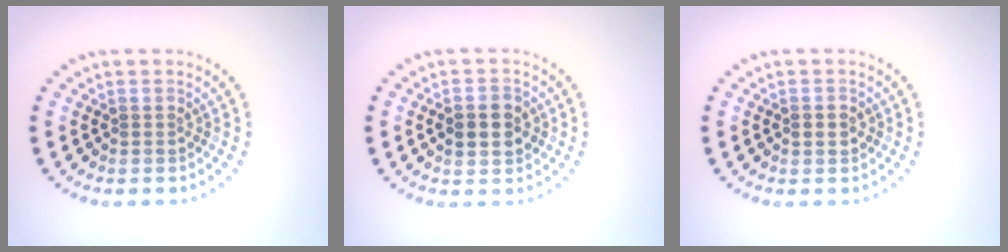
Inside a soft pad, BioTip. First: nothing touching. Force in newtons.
{"total": 2.8, "press": 2.8, "slide": 0.1}
{"total": 1.7, "press": 1.7, "slide": 0.2}